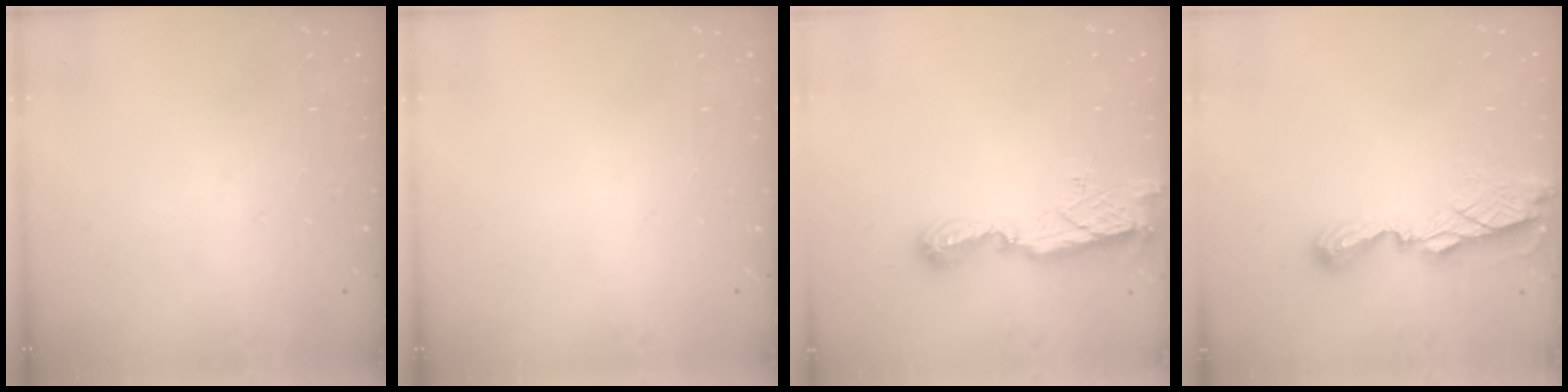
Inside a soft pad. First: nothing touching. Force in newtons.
{"total": 0.0}
{"total": 8.4, "press": 8.4, "slide": 0.8}
{"total": 7.7, "press": 7.7, "slide": 0.7}